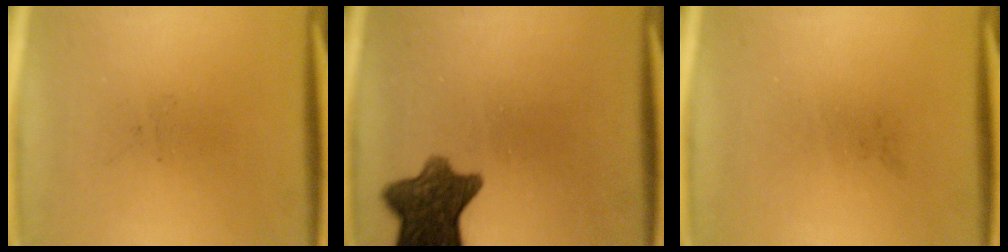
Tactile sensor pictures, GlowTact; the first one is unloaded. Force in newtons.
{"total": 9.5}
{"total": 0.0}